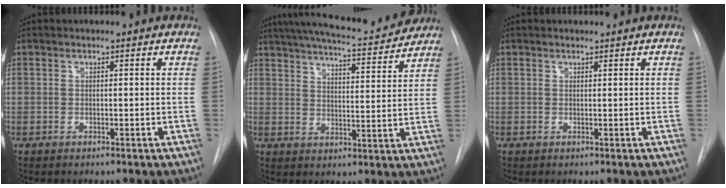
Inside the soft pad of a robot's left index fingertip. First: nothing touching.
{"total": 16.6, "force": [15.1, 1.9, 6.6], "torque": [-0.113, -0.003, 0.207]}
{"total": 0.0}